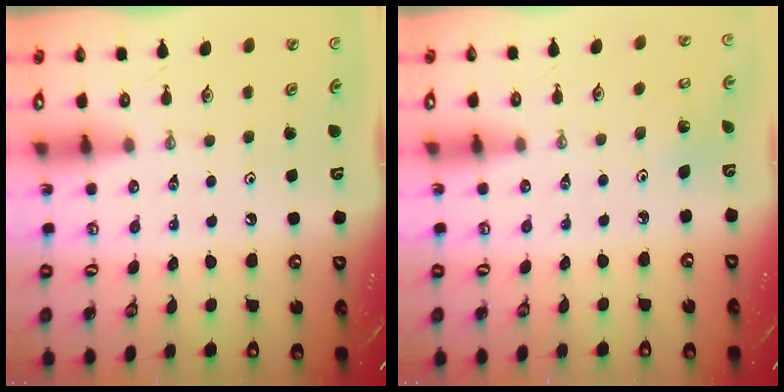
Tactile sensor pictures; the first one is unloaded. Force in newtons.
{"total": 2.2, "press": 2.2, "slide": 0.2}